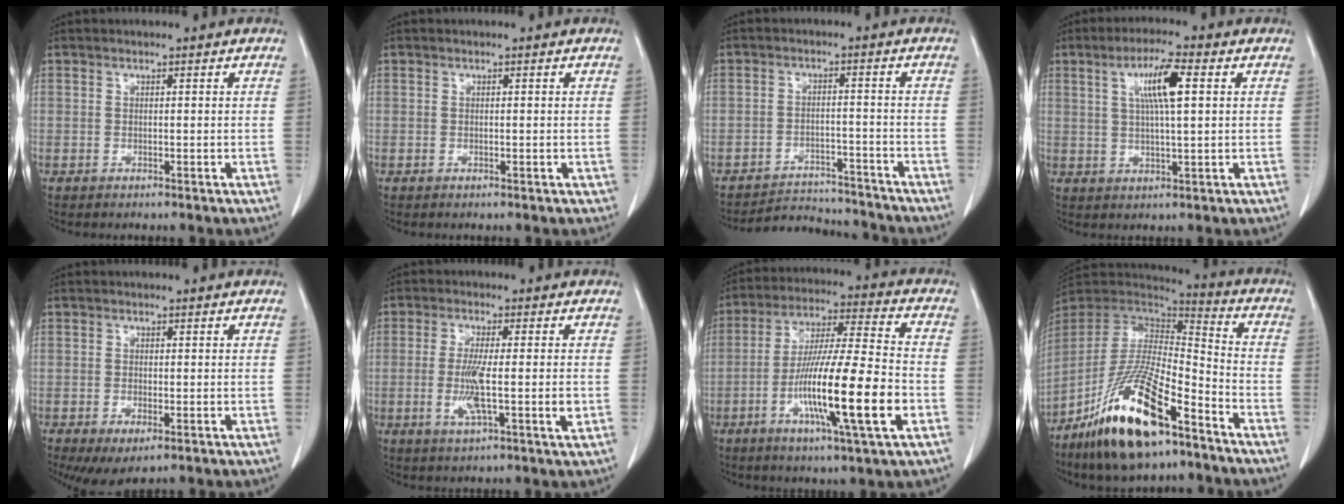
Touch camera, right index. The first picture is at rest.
{"total": 0.6, "force": [-0.2, 0.3, 0.5], "torque": [-0.010, -0.001, -0.001]}
{"total": 8.5, "force": [-8.3, 1.6, -0.4], "torque": [0.012, 0.013, -0.124]}
{"total": 7.2, "force": [2.2, 0.6, 6.9], "torque": [-0.127, 0.007, 0.038]}
{"total": 3.8, "force": [-1.5, 1.5, 3.1], "torque": [-0.051, -0.010, -0.013]}
{"total": 7.4, "force": [-1.1, 0.5, 7.3], "torque": [-0.138, -0.013, -0.022]}
{"total": 17.2, "force": [-5.3, 0.5, 16.4], "torque": [-0.299, -0.014, -0.093]}
{"total": 19.4, "force": [-12.0, 4.6, 14.6], "torque": [-0.296, -0.023, -0.219]}